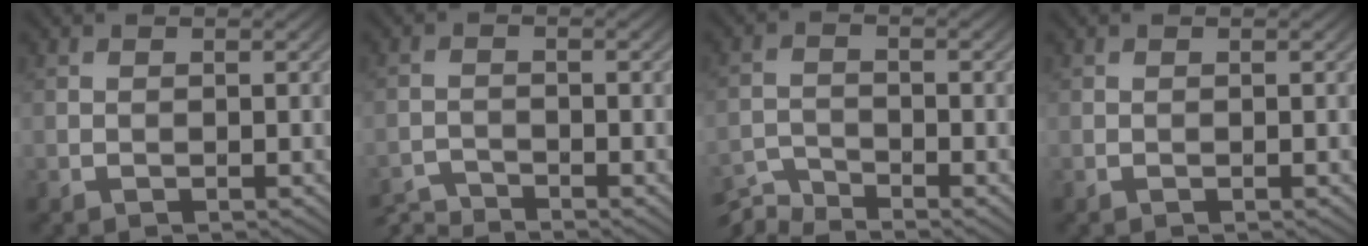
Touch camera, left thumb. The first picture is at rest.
{"total": 3.1, "force": [-2.9, 0.3, 0.9], "torque": [-0.023, -0.005, -0.063]}
{"total": 4.3, "force": [-3.9, 0.6, 1.6], "torque": [-0.039, -0.005, -0.087]}
{"total": 0.0}